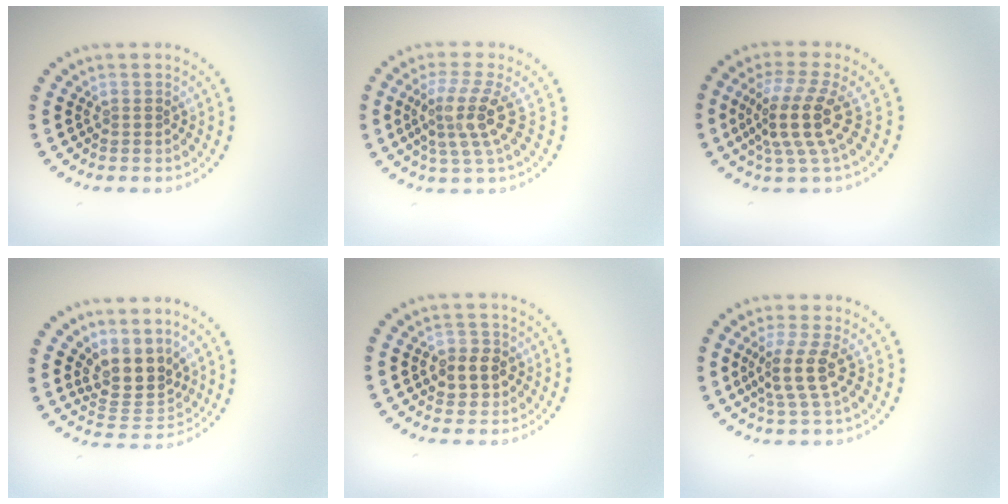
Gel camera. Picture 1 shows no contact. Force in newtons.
{"total": 4.0, "press": 2.8, "slide": 2.8}
{"total": 4.5, "press": 3.4, "slide": 3.0}
{"total": 3.9, "press": 3.0, "slide": 2.4}
{"total": 2.7, "press": 2.6, "slide": 0.6}
{"total": 3.4, "press": 2.7, "slide": 2.0}